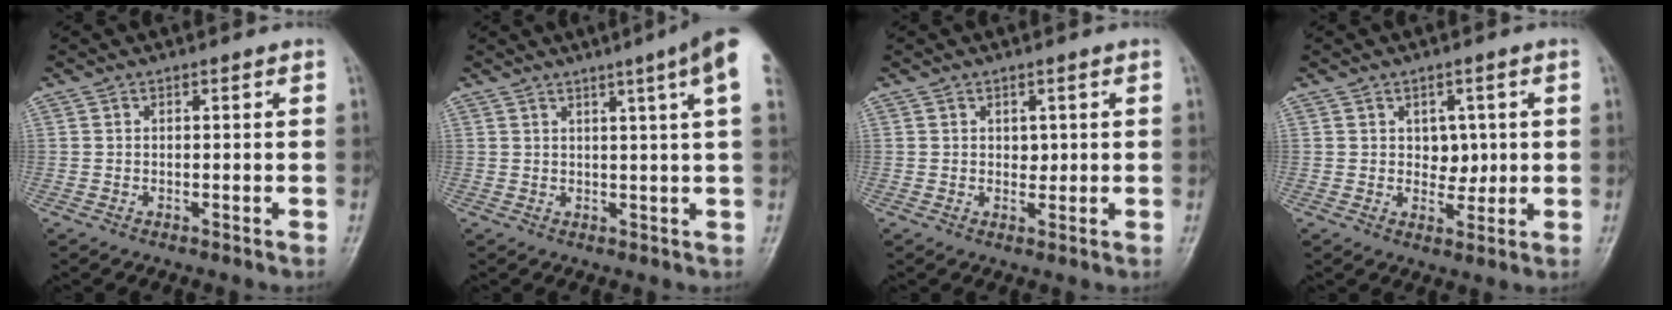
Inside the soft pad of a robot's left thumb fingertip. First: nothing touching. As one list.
[{"total": 9.0, "force": [4.4, -0.4, 7.9], "torque": [-0.102, 0.000, 0.045]}, {"total": 1.9, "force": [0.5, 1.4, 1.1], "torque": [-0.004, -0.002, 0.009]}, {"total": 4.3, "force": [0.8, 3.3, 2.7], "torque": [-0.009, -0.006, 0.014]}]